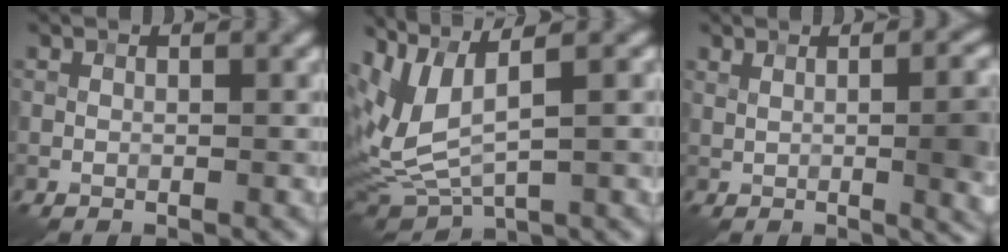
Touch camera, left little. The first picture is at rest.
{"total": 6.6, "force": [1.8, 2.5, 5.9], "torque": [-0.142, 0.003, 0.035]}
{"total": 9.6, "force": [1.1, 4.1, 8.6], "torque": [-0.059, 0.033, 0.013]}